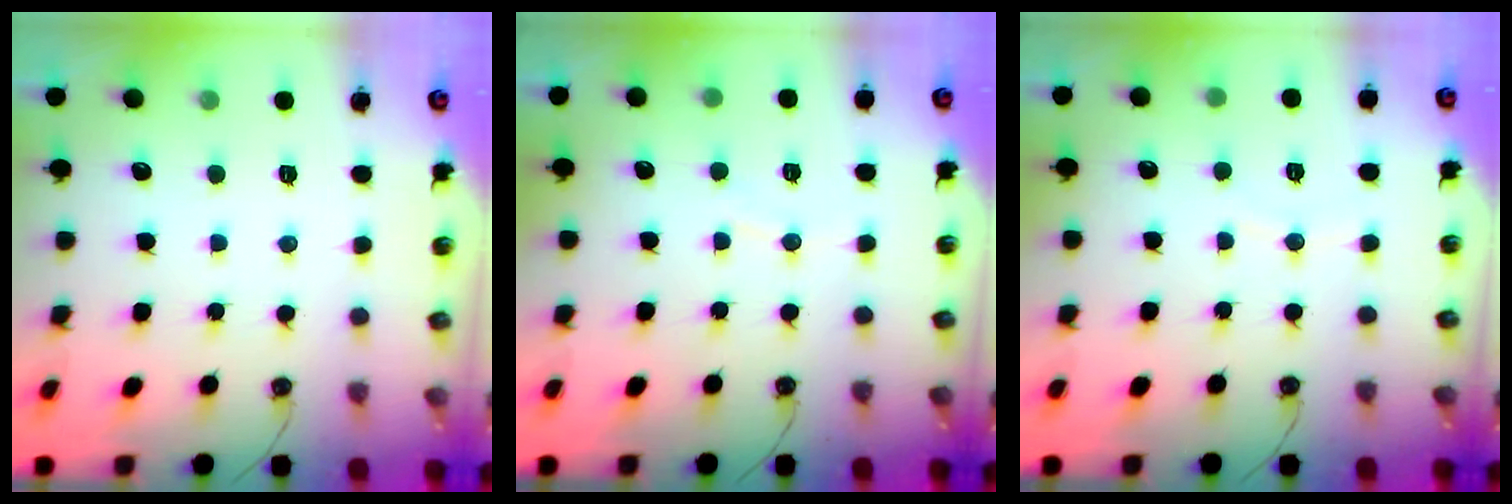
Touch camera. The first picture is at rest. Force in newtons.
{"total": 4.1, "press": 4.1, "slide": 0.5}
{"total": 3.7, "press": 3.6, "slide": 0.4}